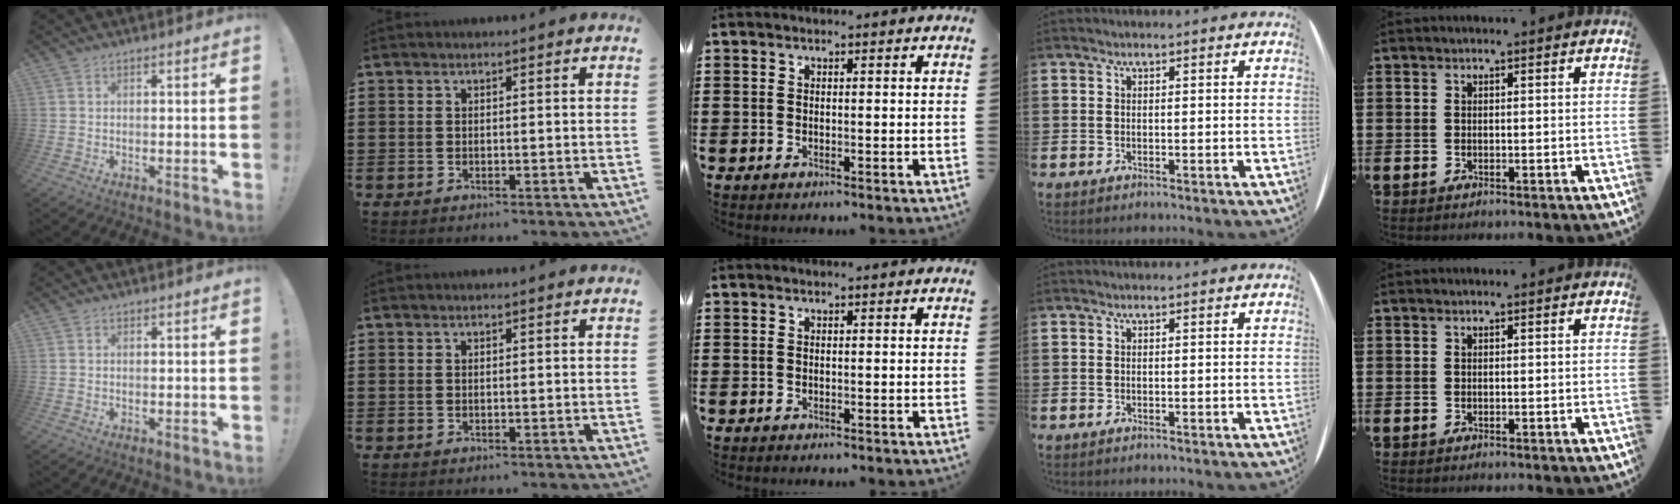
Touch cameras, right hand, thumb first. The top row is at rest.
{}